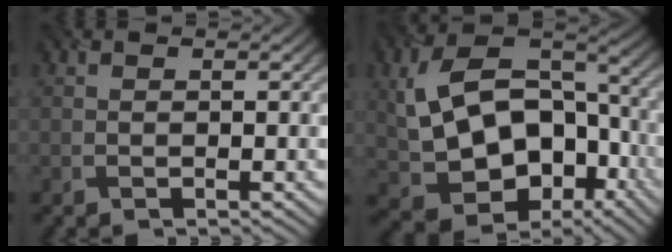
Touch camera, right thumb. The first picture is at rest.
{"total": 14.5, "force": [-2.1, 10.2, 10.2], "torque": [-0.192, -0.008, -0.034]}